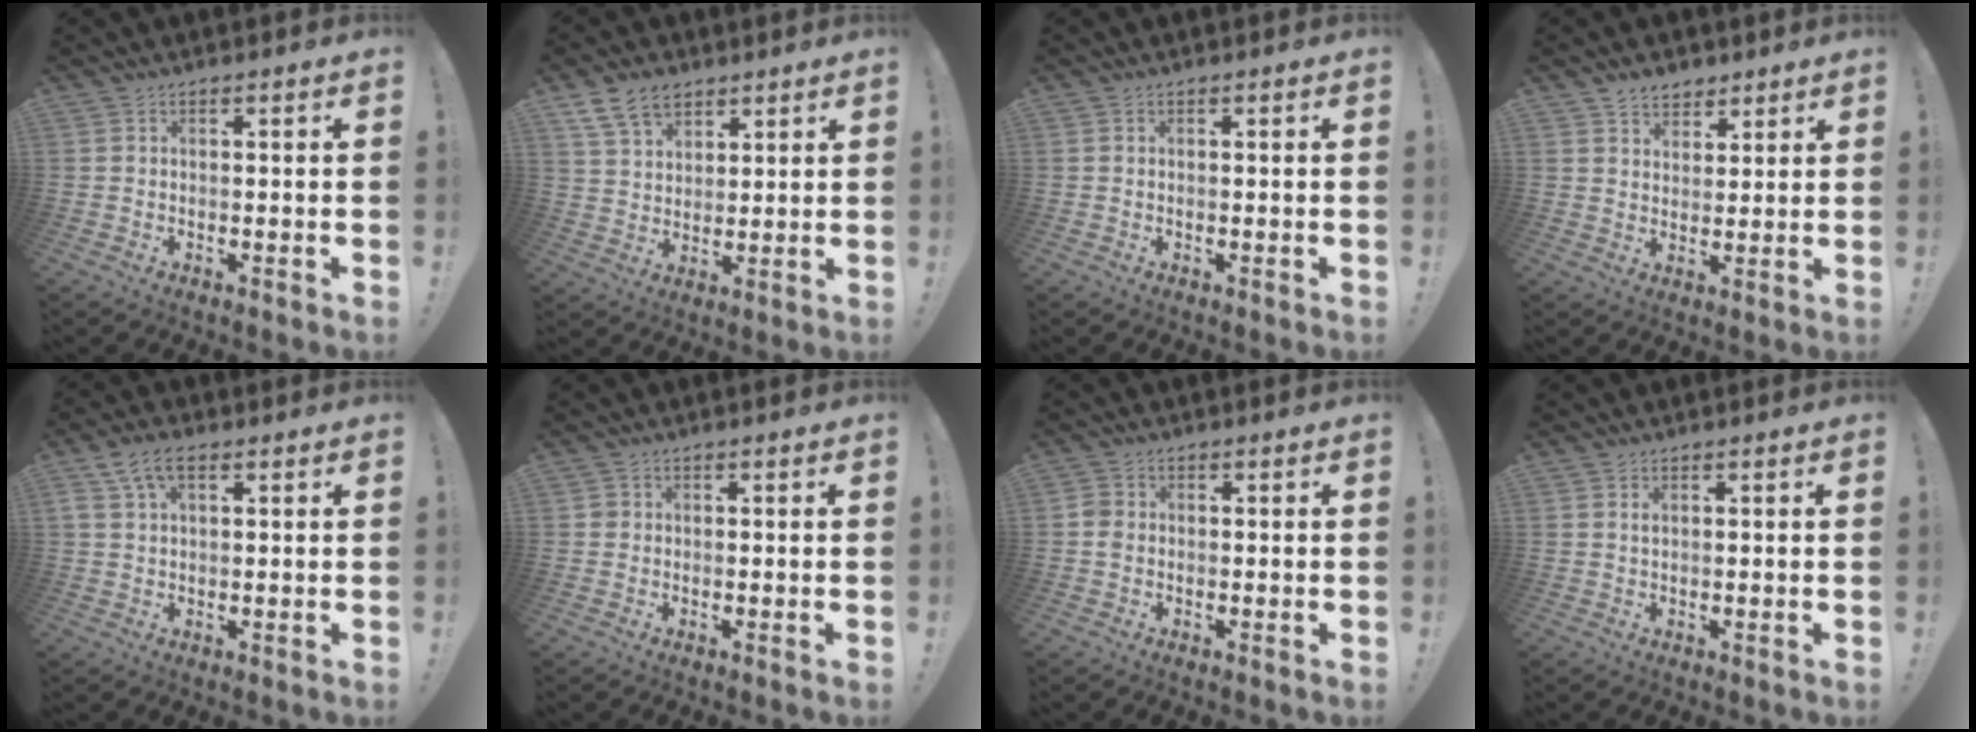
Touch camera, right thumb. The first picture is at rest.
{"total": 10.6, "force": [6.6, 7.1, 4.3], "torque": [-0.068, -0.032, 0.129]}
{"total": 0.0}
{"total": 5.6, "force": [4.2, 3.6, 0.7], "torque": [-0.003, -0.027, 0.078]}
{"total": 7.0, "force": [3.1, 3.9, 5.0], "torque": [-0.093, 0.006, 0.062]}
{"total": 1.2, "force": [0.1, 1.2, 0.3], "torque": [-0.005, 0.005, 0.002]}
{"total": 2.5, "force": [-0.7, 2.1, 1.2], "torque": [-0.013, 0.007, -0.013]}
{"total": 0.5, "force": [0.3, 0.3, 0.4], "torque": [0.000, -0.004, 0.005]}